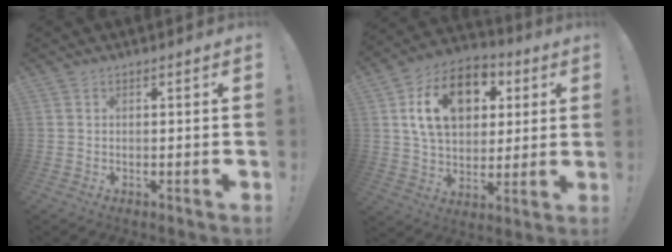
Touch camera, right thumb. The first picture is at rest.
{"total": 18.7, "force": [6.5, 12.9, 11.9], "torque": [-0.185, -0.009, 0.120]}